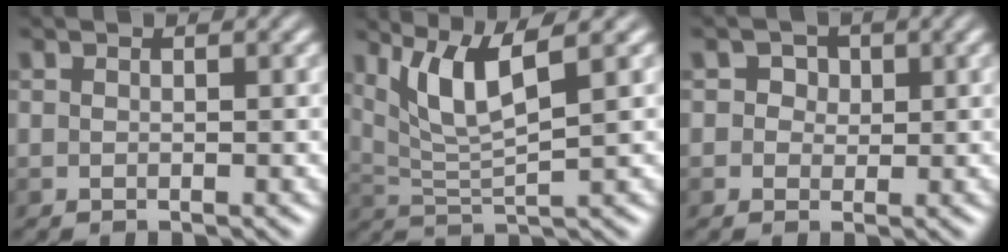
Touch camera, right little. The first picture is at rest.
{"total": 5.0, "force": [2.4, 0.9, 4.3], "torque": [-0.085, -0.001, 0.049]}
{"total": 2.3, "force": [1.0, 1.9, 0.9], "torque": [-0.003, 0.002, 0.006]}